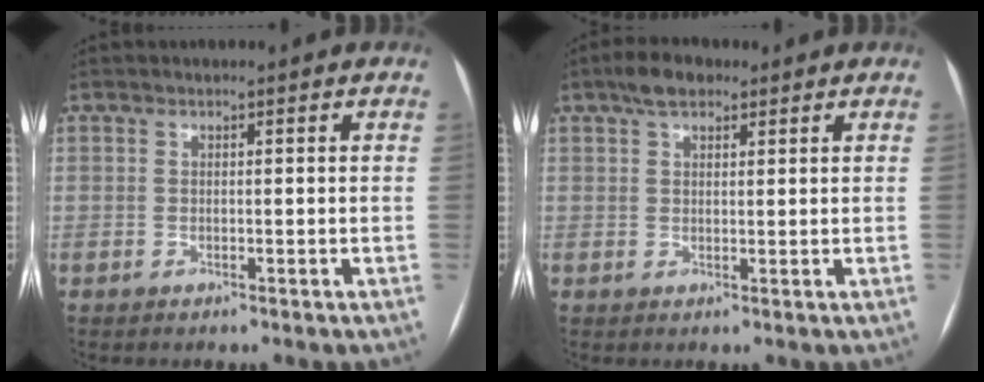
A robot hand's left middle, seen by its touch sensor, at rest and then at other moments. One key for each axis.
{"total": 4.0, "fx": 2.7, "fy": 1.9, "fz": 2.3, "tx": -0.048, "ty": 0.015, "tz": 0.047}